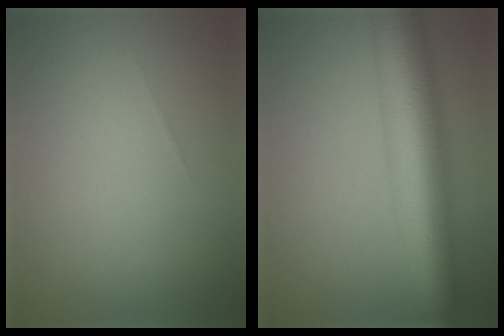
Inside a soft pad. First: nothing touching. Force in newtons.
{"total": 11.1, "press": 11.1, "slide": 0.2}